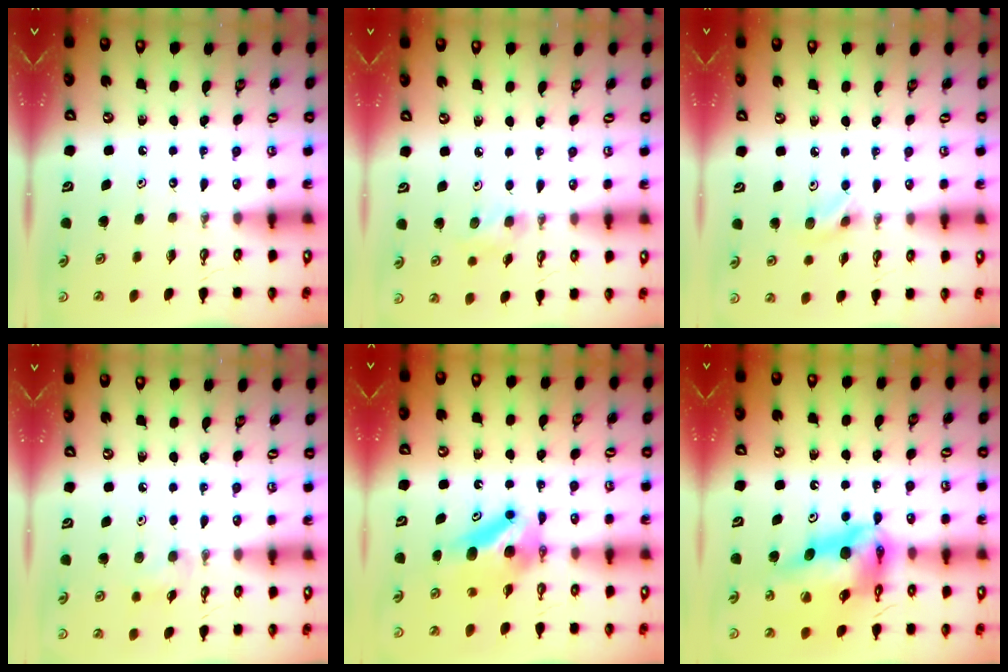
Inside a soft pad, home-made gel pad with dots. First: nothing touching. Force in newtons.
{"total": 7.5, "press": 6.4, "slide": 4.0}
{"total": 5.1, "press": 5.0, "slide": 0.9}
{"total": 8.1, "press": 7.2, "slide": 3.7}
{"total": 6.3, "press": 6.2, "slide": 0.9}
{"total": 19.4, "press": 19.3, "slide": 1.8}